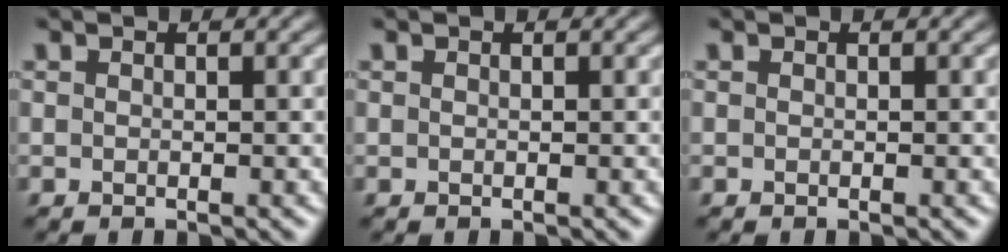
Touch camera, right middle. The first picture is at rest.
{"total": 0.0}
{"total": 0.0}